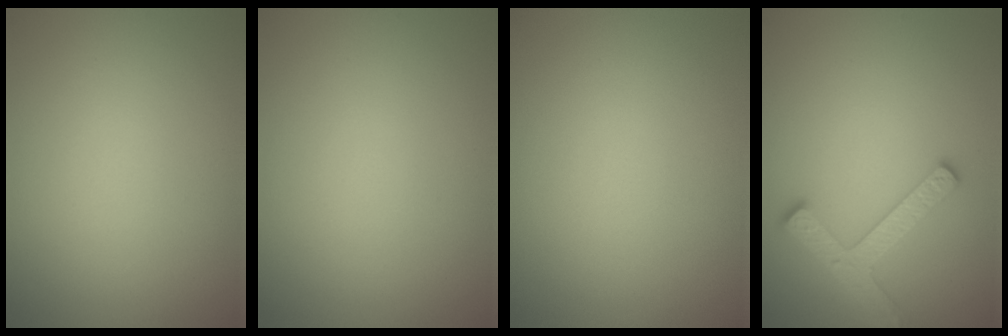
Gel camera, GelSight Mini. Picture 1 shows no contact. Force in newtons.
{"total": 0.0}
{"total": 0.0}
{"total": 2.8, "press": 2.8, "slide": 0.3}